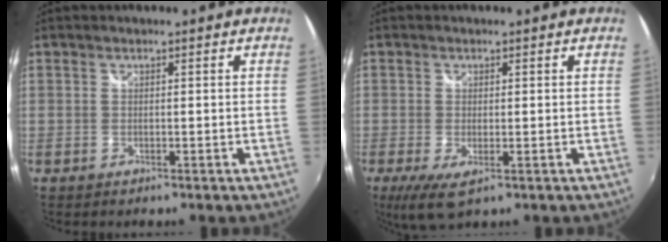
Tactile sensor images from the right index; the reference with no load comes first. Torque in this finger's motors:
{"motor_torque": [0.61, 0.12, 0.18, 0.09]}